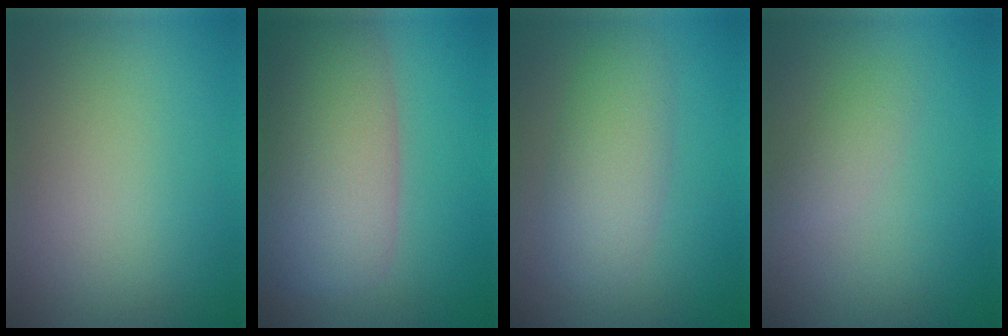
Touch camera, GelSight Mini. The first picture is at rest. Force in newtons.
{"total": 10.6, "press": 10.6, "slide": 0.5}
{"total": 4.0, "press": 4.0, "slide": 0.3}
{"total": 1.3, "press": 1.3, "slide": 0.1}